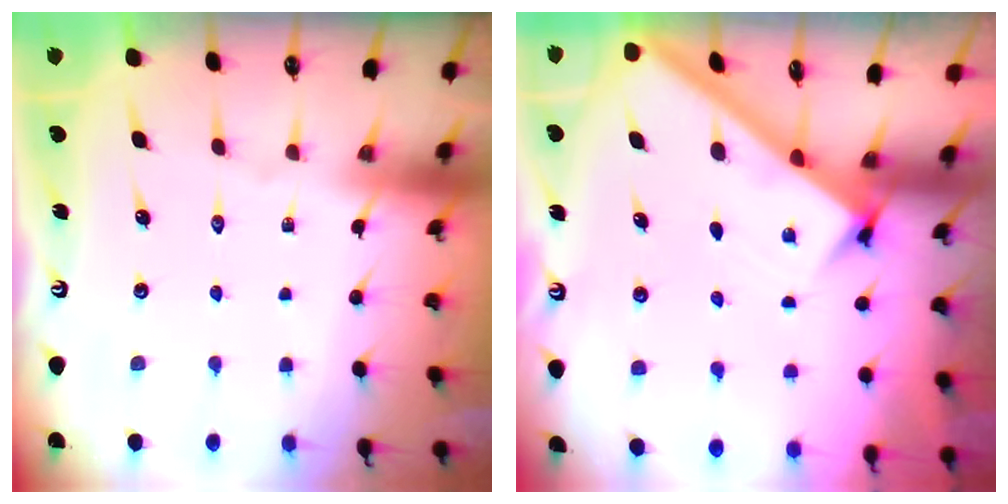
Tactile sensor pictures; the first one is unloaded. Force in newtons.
{"total": 2.6, "press": 2.6, "slide": 0.3}